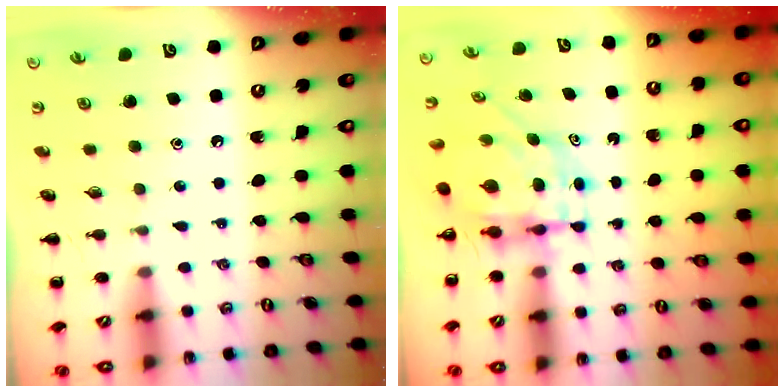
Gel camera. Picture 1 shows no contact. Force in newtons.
{"total": 5.5, "press": 5.4, "slide": 0.8}